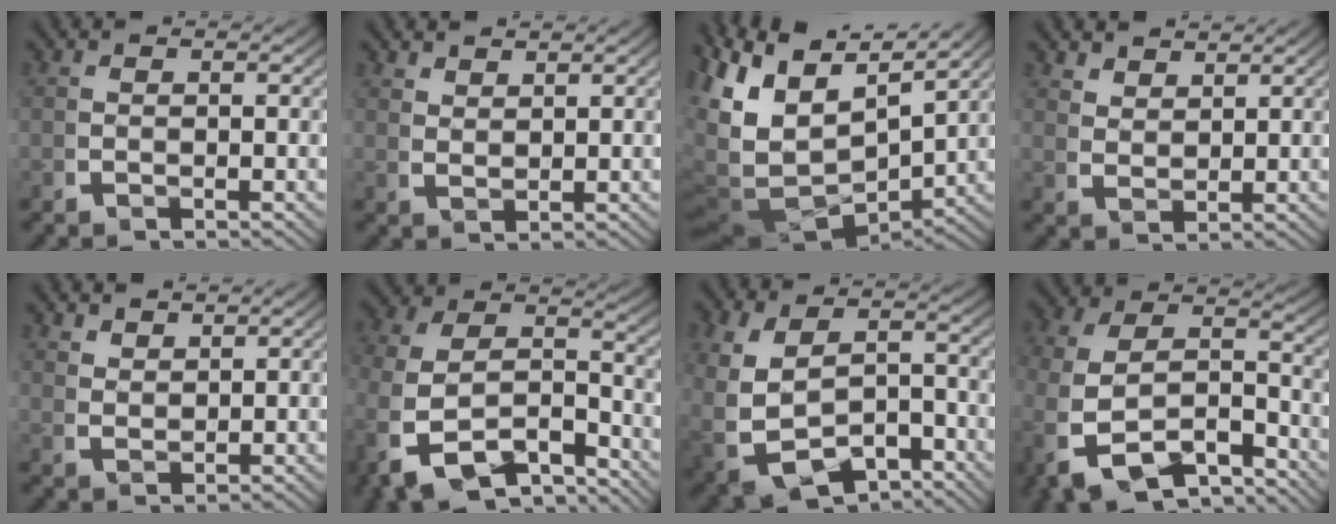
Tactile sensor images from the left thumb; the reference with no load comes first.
{"total": 2.0, "force": [2.0, 0.1, 0.2], "torque": [0.003, 0.002, 0.047]}
{"total": 14.8, "force": [0.8, 10.2, 10.7], "torque": [-0.240, -0.050, 0.034]}
{"total": 2.6, "force": [2.5, 0.5, 0.5], "torque": [-0.003, -0.002, 0.056]}
{"total": 2.3, "force": [2.3, 0.2, 0.3], "torque": [0.000, 0.001, 0.053]}
{"total": 10.8, "force": [-4.2, 7.0, 7.0], "torque": [-0.158, -0.051, -0.052]}
{"total": 8.4, "force": [-3.0, 5.8, 5.3], "torque": [-0.119, -0.045, -0.022]}
{"total": 9.7, "force": [-3.4, 6.0, 6.7], "torque": [-0.148, -0.041, -0.041]}